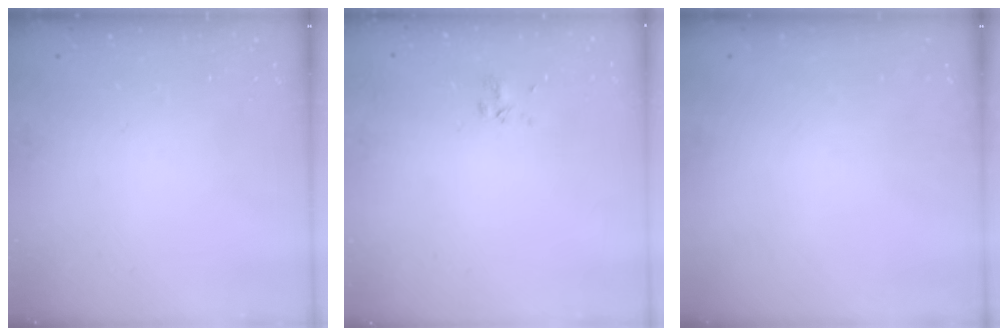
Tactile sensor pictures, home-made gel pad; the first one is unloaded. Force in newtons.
{"total": 2.5, "press": 2.3, "slide": 0.9}
{"total": 0.0}